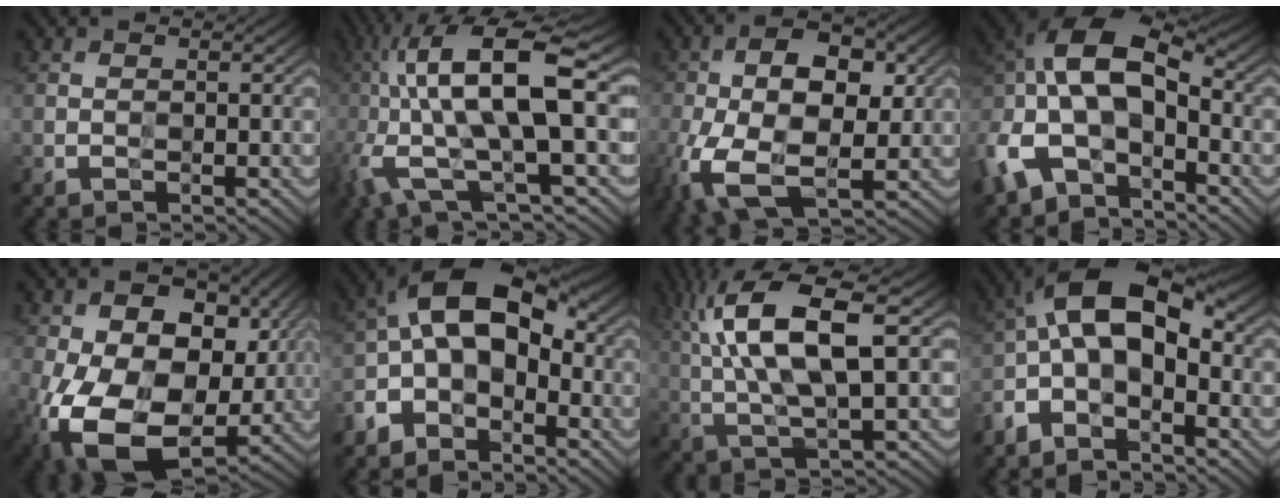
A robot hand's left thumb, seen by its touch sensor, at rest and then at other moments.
{"total": 14.5, "force": [-0.1, 3.1, 14.2], "torque": [-0.287, 0.019, -0.004]}
{"total": 13.9, "force": [-2.1, 7.9, 11.2], "torque": [-0.242, -0.014, -0.043]}
{"total": 14.1, "force": [-3.7, 8.6, 10.6], "torque": [-0.218, 0.006, -0.085]}
{"total": 17.2, "force": [-1.8, 11.4, 12.8], "torque": [-0.238, -0.038, -0.029]}
{"total": 11.4, "force": [-3.0, 6.9, 8.6], "torque": [-0.158, 0.019, -0.076]}
{"total": 13.2, "force": [3.7, 3.9, 12.0], "torque": [-0.252, 0.014, 0.071]}
{"total": 11.2, "force": [-2.2, 5.6, 9.5], "torque": [-0.184, 0.022, -0.059]}